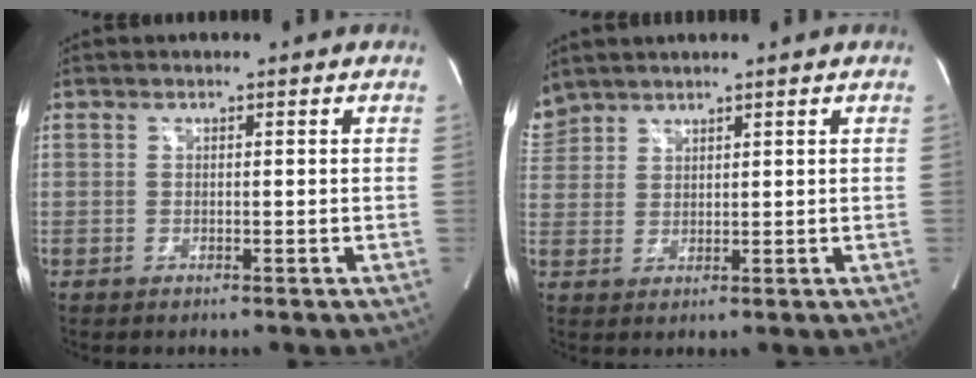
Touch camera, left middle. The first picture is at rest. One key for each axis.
{"total": 4.5, "fx": 4.1, "fy": 1.6, "fz": 0.2, "tx": -0.015, "ty": 0.020, "tz": 0.091}